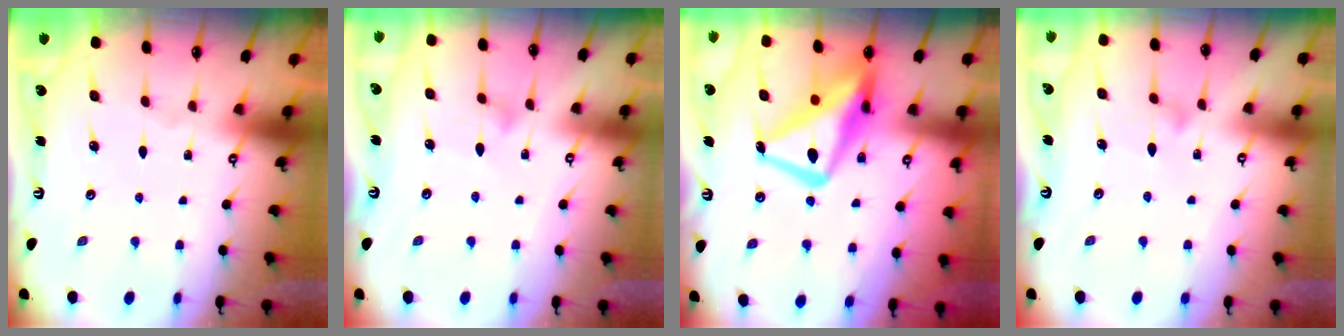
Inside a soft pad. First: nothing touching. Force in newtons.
{"total": 6.1, "press": 6.1, "slide": 0.3}
{"total": 15.5, "press": 15.5, "slide": 1.4}
{"total": 6.6, "press": 6.6, "slide": 0.3}